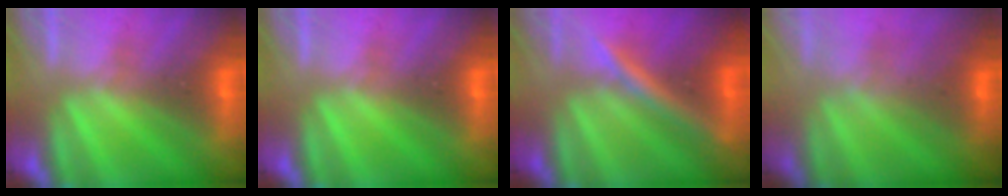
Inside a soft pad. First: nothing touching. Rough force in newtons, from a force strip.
{"total": 0.0}
{"total": 2.4}
{"total": 3.7}